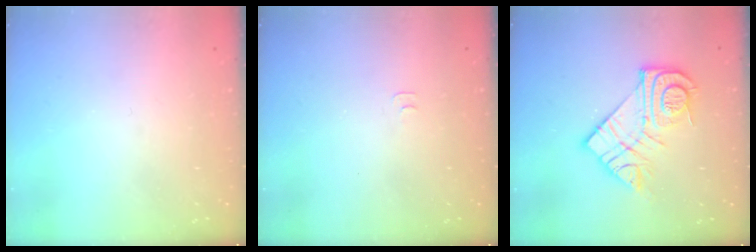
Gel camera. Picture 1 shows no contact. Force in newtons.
{"total": 3.0, "press": 3.0, "slide": 0.3}
{"total": 14.8, "press": 14.7, "slide": 1.0}